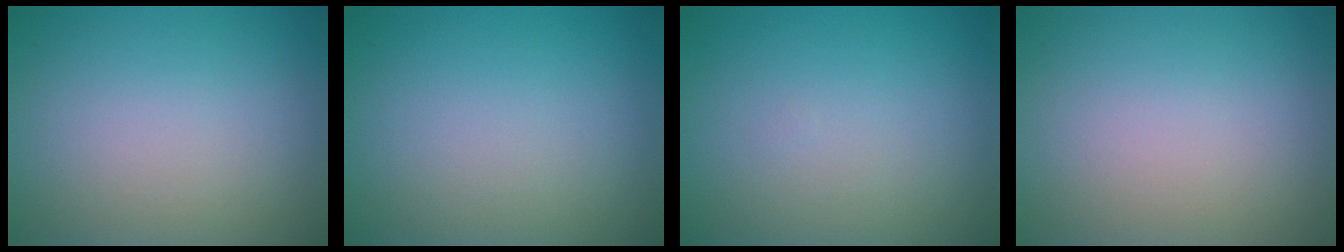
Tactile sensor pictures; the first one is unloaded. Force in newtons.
{"total": 0.0}
{"total": 0.0}
{"total": 0.0}